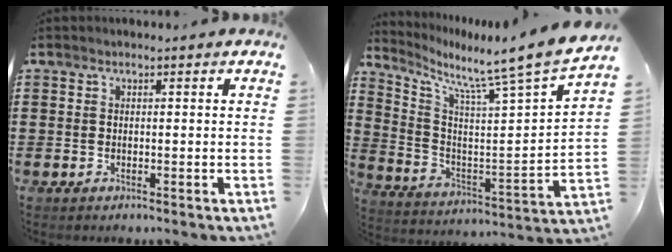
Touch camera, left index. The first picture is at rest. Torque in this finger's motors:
{"motor_torque": [1.96, -0.18, 0.04, 0.11]}